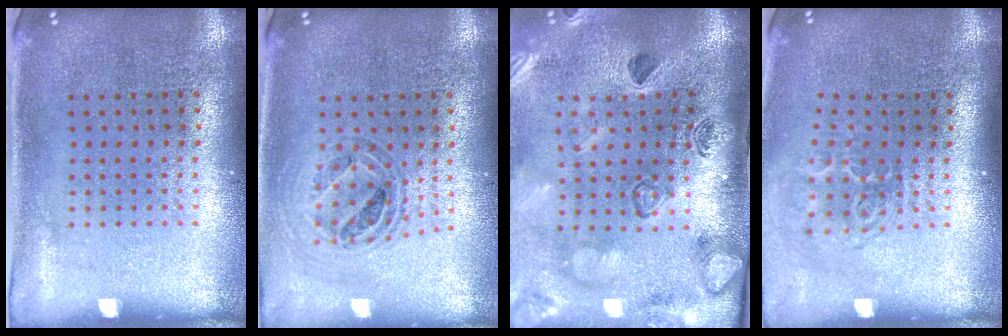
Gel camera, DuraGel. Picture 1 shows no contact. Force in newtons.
{"total": 0.7, "press": 0.7, "slide": 0.0}
{"total": 2.7, "press": 2.5, "slide": 1.0}
{"total": 1.8, "press": 1.2, "slide": 1.4}